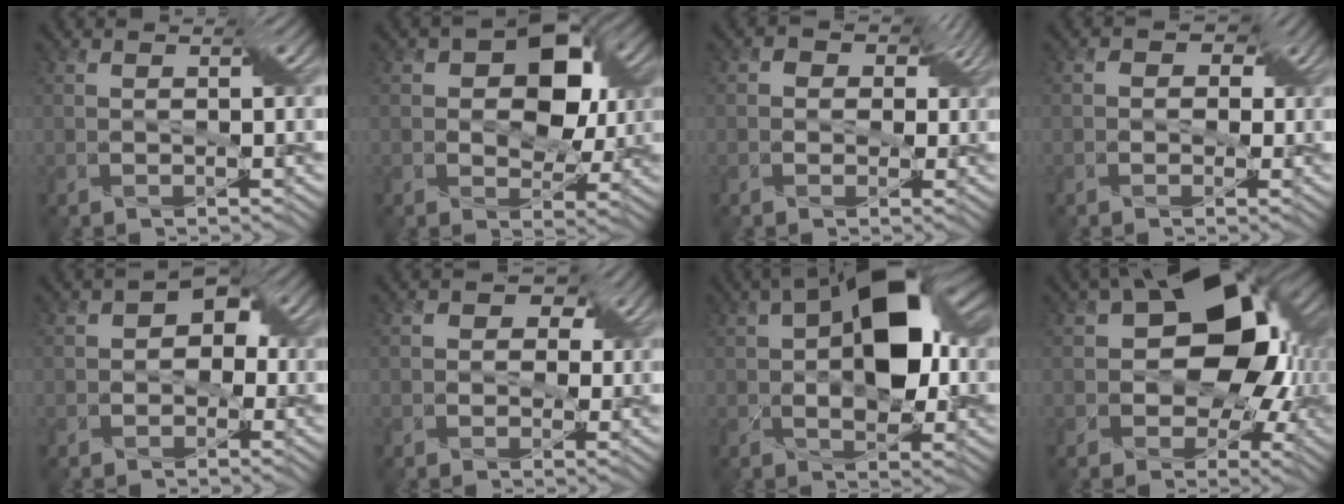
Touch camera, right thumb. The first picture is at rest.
{"total": 8.8, "force": [2.1, 5.7, 6.4], "torque": [-0.086, 0.006, 0.025]}
{"total": 4.3, "force": [0.9, 3.6, 2.2], "torque": [-0.030, 0.008, -0.005]}
{"total": 3.0, "force": [0.4, 2.6, 1.4], "torque": [-0.014, 0.005, -0.009]}
{"total": 3.9, "force": [-0.2, 3.1, 2.4], "torque": [-0.014, 0.008, -0.014]}
{"total": 3.6, "force": [0.6, 3.1, 1.7], "torque": [-0.012, 0.006, -0.012]}
{"total": 12.3, "force": [1.7, 6.6, 10.2], "torque": [-0.168, 0.015, 0.020]}
{"total": 14.6, "force": [1.9, 9.6, 10.9], "torque": [-0.146, 0.000, 0.023]}